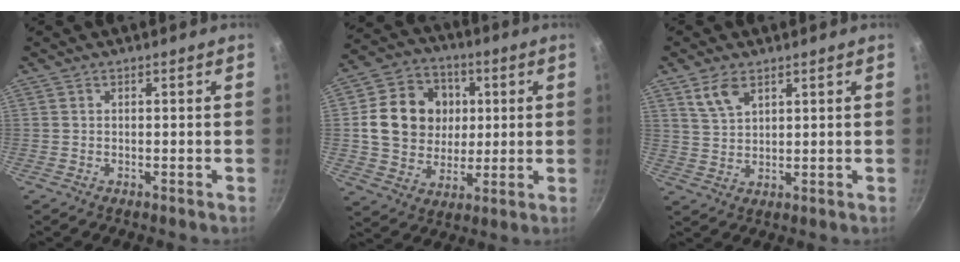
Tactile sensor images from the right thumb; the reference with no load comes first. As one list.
[{"total": 17.5, "force": [2.5, 14.8, 9.1], "torque": [-0.134, 0.014, 0.045]}, {"total": 5.3, "force": [3.2, 2.7, 3.3], "torque": [-0.054, -0.012, 0.068]}]